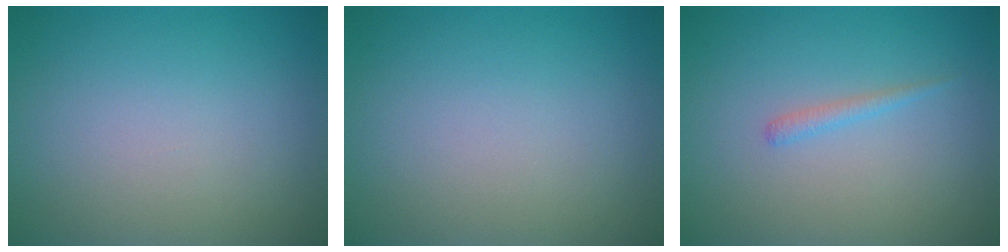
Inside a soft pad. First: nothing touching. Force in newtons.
{"total": 0.0}
{"total": 0.9, "press": 0.9, "slide": 0.1}